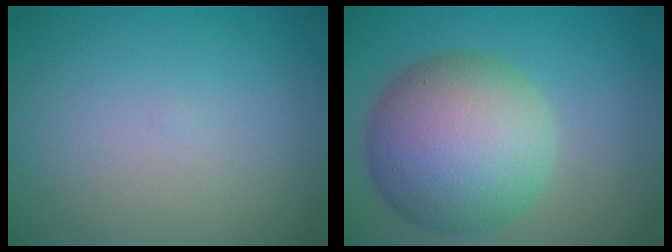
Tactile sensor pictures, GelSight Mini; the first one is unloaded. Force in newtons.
{"total": 11.7, "press": 11.7, "slide": 0.3}